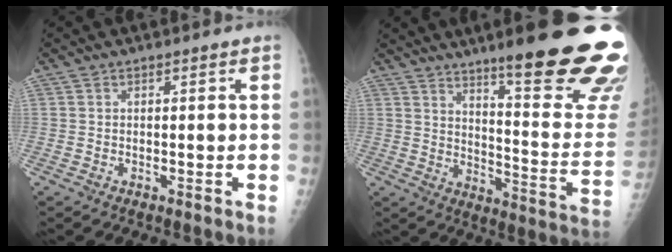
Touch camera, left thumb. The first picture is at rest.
{"total": 24.7, "force": [16.3, 3.4, 18.2], "torque": [-0.203, -0.099, 0.227]}